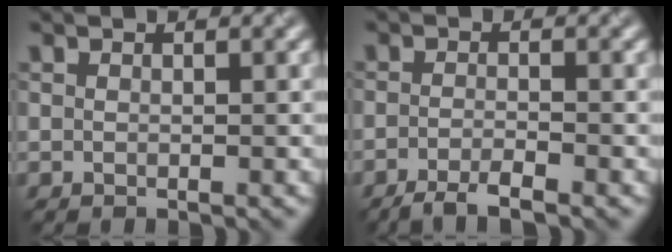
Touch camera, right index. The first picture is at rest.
{"total": 2.9, "force": [-2.1, 0.6, 2.0], "torque": [-0.036, -0.002, -0.047]}